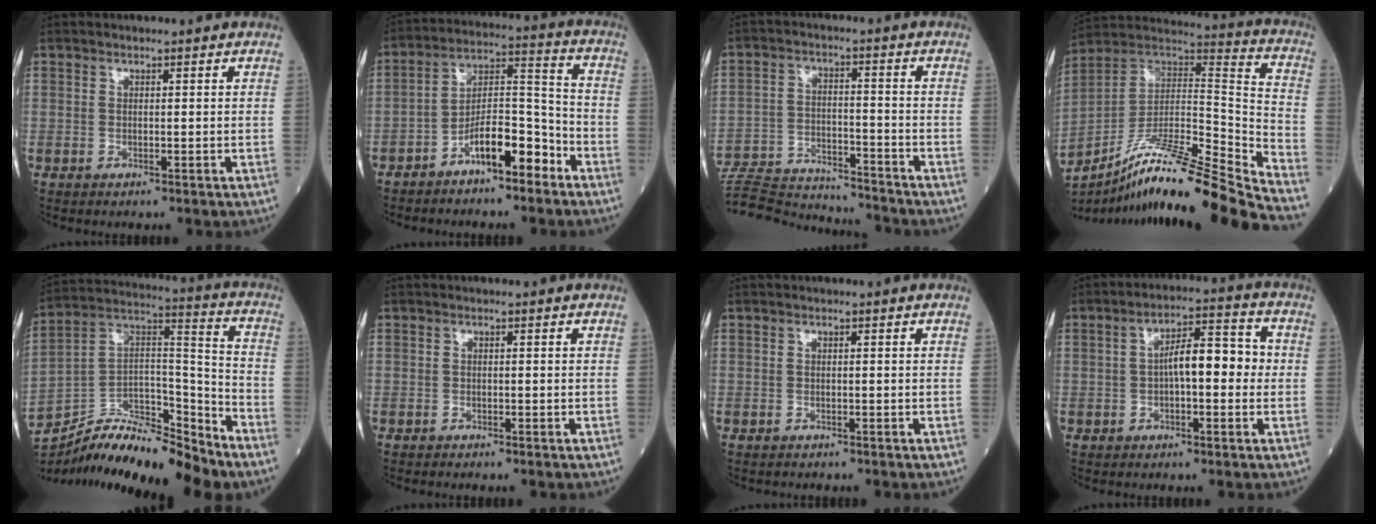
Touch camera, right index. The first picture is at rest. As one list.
[{"total": 9.6, "force": [-6.1, 2.8, 6.9], "torque": [-0.120, 0.025, -0.107]}, {"total": 17.1, "force": [-16.6, 1.6, 3.6], "torque": [-0.078, 0.006, -0.254]}, {"total": 26.0, "force": [-21.3, -1.1, 14.9], "torque": [-0.215, -0.007, -0.354]}, {"total": 17.1, "force": [-15.2, 3.6, 7.0], "torque": [-0.110, 0.053, -0.262]}, {"total": 0.7, "force": [-0.6, 0.1, 0.3], "torque": [-0.008, -0.001, -0.011]}, {"total": 0.8, "force": [-0.8, 0.3, 0.2], "torque": [-0.009, 0.000, -0.013]}, {"total": 7.8, "force": [0.0, 2.4, 7.5], "torque": [-0.122, 0.033, -0.004]}]